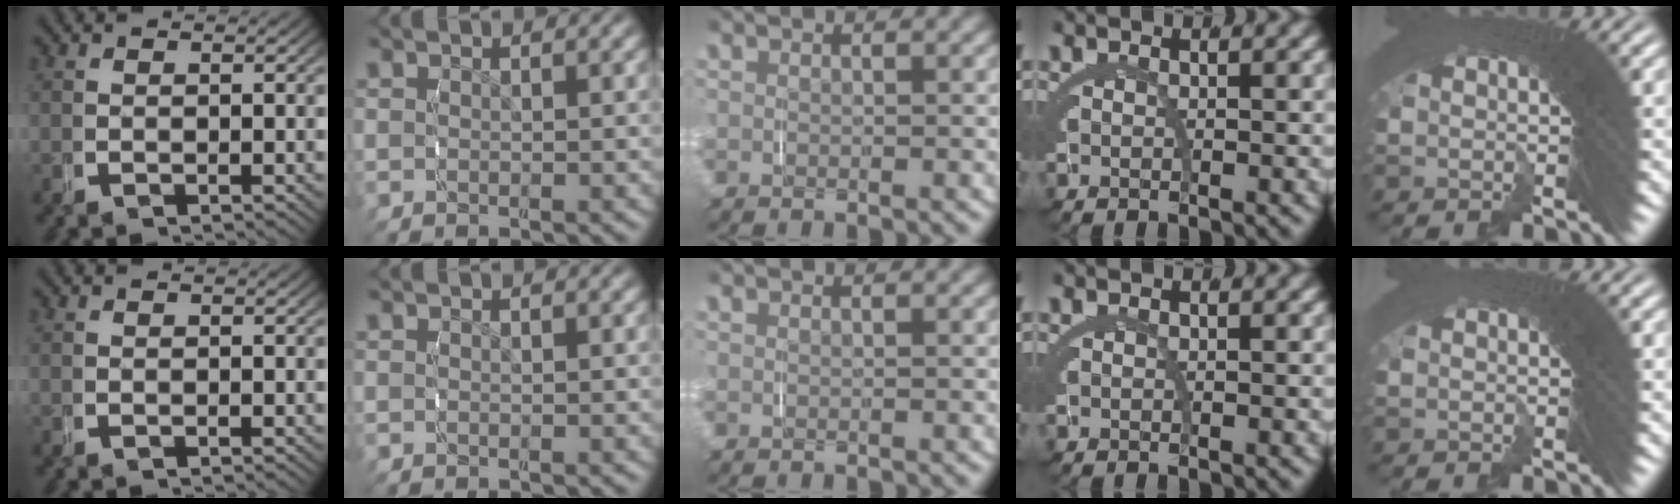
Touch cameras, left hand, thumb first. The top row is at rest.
{}